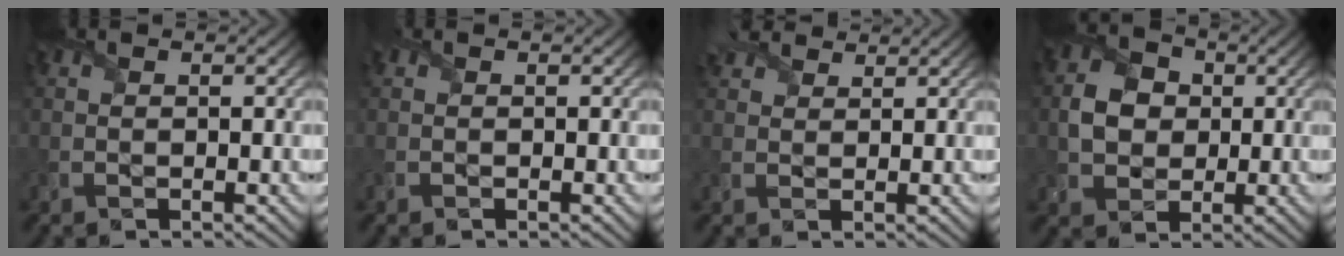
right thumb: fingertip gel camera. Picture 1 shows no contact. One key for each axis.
{"total": 0.0}
{"total": 3.6, "fx": 3.1, "fy": 1.3, "fz": 1.4, "tx": -0.040, "ty": 0.015, "tz": 0.055}
{"total": 5.2, "fx": 0.3, "fy": 4.5, "fz": 2.6, "tx": -0.062, "ty": 0.009, "tz": -0.008}